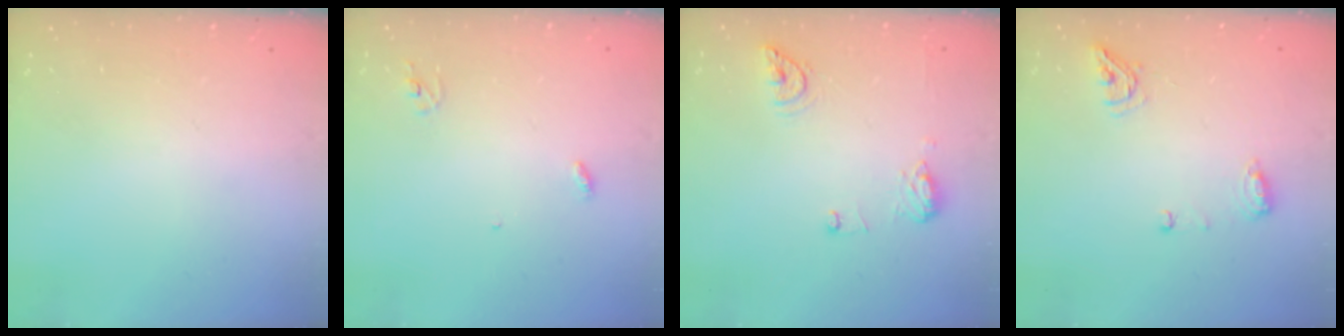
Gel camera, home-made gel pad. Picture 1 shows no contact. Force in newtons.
{"total": 2.9, "press": 2.9, "slide": 0.2}
{"total": 12.8, "press": 10.6, "slide": 7.2}
{"total": 7.4, "press": 7.4, "slide": 1.0}